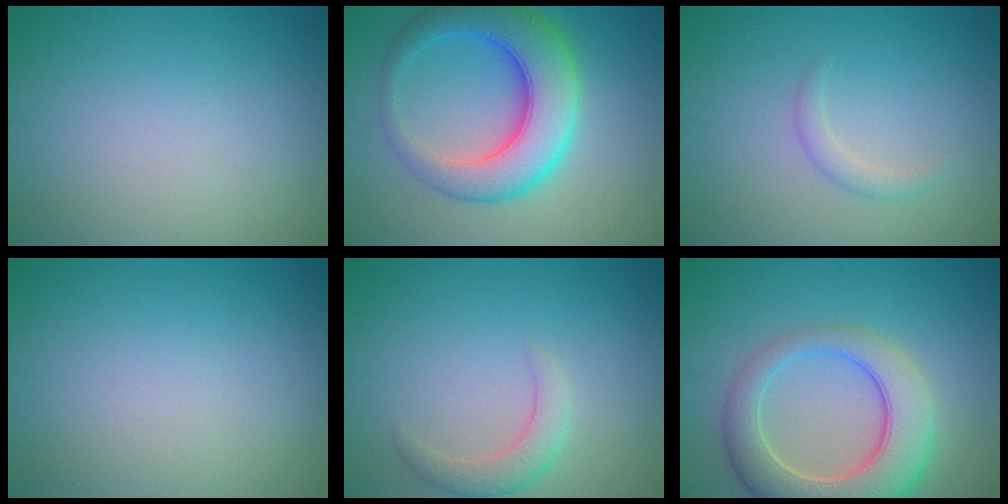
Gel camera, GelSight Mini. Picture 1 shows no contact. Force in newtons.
{"total": 7.9, "press": 7.9, "slide": 0.1}
{"total": 1.2, "press": 1.2, "slide": 0.1}
{"total": 0.0}
{"total": 2.3, "press": 2.3, "slide": 0.4}
{"total": 7.8, "press": 7.8, "slide": 0.7}